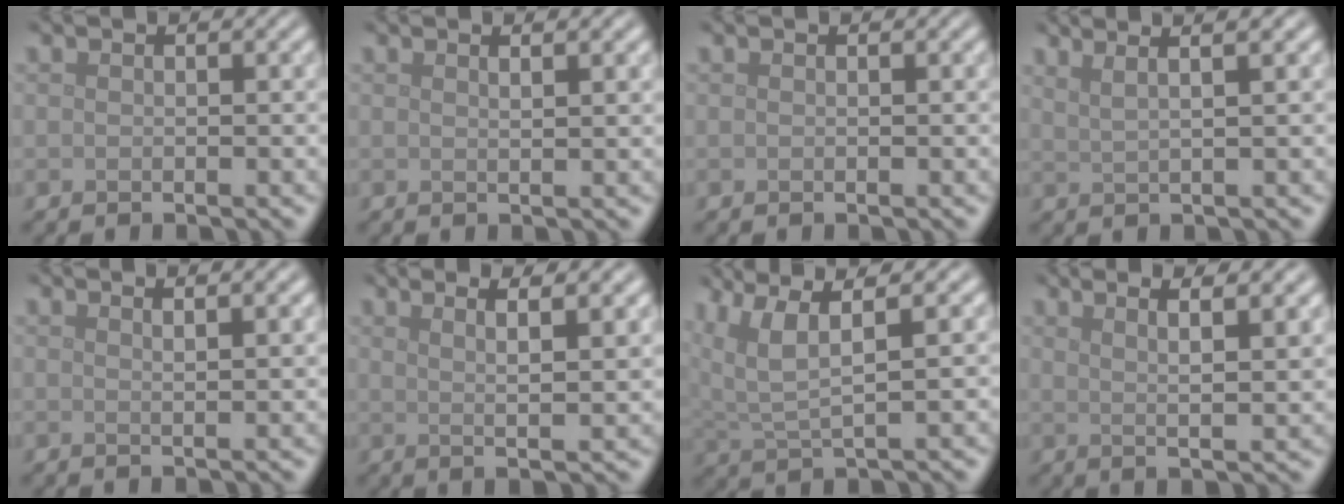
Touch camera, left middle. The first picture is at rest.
{"total": 1.5, "force": [0.8, 0.5, 1.2], "torque": [-0.007, 0.003, 0.009]}
{"total": 0.0}
{"total": 6.4, "force": [4.2, 2.4, 4.3], "torque": [-0.044, 0.044, 0.032]}
{"total": 2.3, "force": [1.4, 0.7, 1.7], "torque": [-0.012, 0.007, 0.007]}
{"total": 5.9, "force": [3.0, 1.5, 4.8], "torque": [-0.052, 0.017, 0.026]}
{"total": 5.3, "force": [3.1, 1.5, 4.0], "torque": [-0.095, 0.006, 0.067]}
{"total": 6.6, "force": [3.5, 1.8, 5.3], "torque": [-0.056, 0.024, 0.029]}